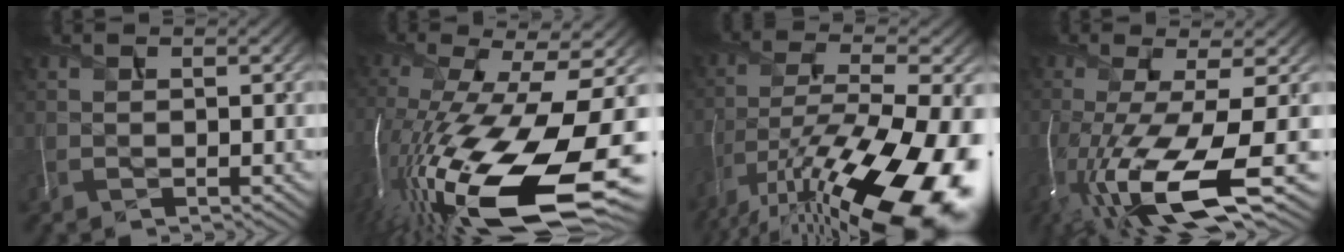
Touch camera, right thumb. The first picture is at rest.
{"total": 20.8, "force": [-7.7, 7.8, 17.7], "torque": [-0.360, -0.052, -0.117]}
{"total": 19.0, "force": [-10.9, 6.7, 14.0], "torque": [-0.257, -0.031, -0.178]}
{"total": 15.1, "force": [-6.2, 3.9, 13.2], "torque": [-0.260, -0.031, -0.098]}